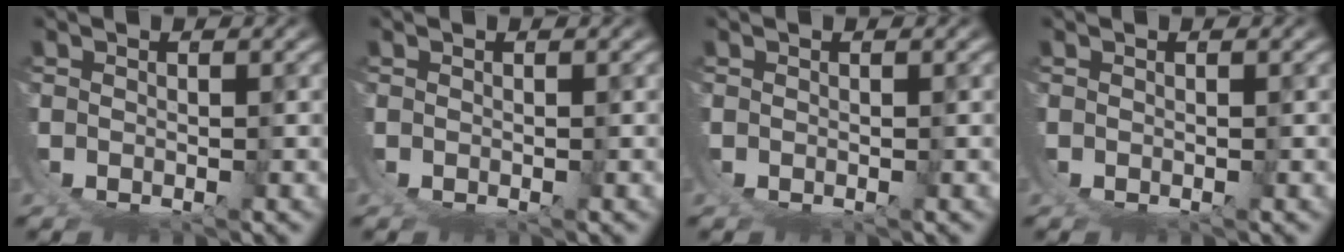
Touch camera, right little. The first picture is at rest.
{"total": 0.0}
{"total": 0.0}
{"total": 0.0}